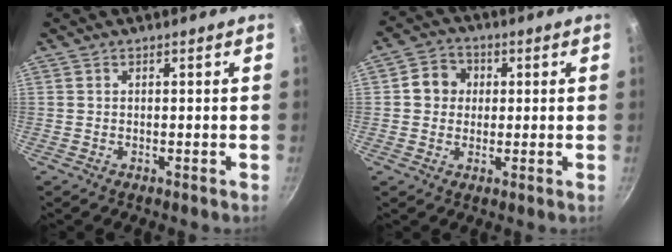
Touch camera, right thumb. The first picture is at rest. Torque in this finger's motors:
{"motor_torque": [-0.24, 0.25, 0.19, 0.11, 0.03]}